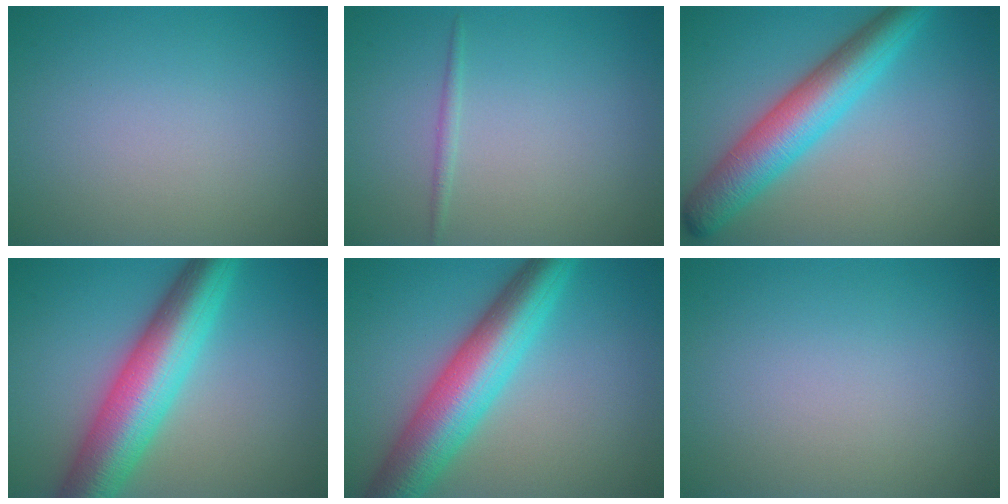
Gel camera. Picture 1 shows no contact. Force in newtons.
{"total": 0.8, "press": 0.8, "slide": 0.0}
{"total": 6.9, "press": 6.9, "slide": 0.1}
{"total": 9.6, "press": 9.6, "slide": 0.2}
{"total": 9.0, "press": 9.0, "slide": 0.1}
{"total": 0.0}